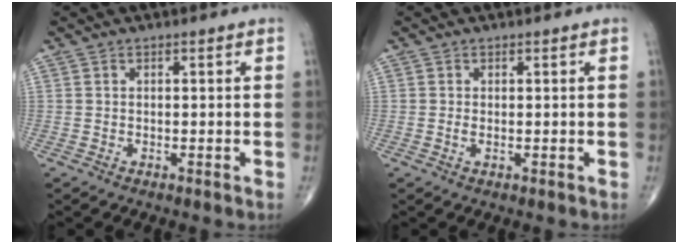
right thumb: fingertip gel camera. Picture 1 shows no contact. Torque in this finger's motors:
{"motor_torque": [-0.19, 0.02, 0.13, 0.15, 0.03]}